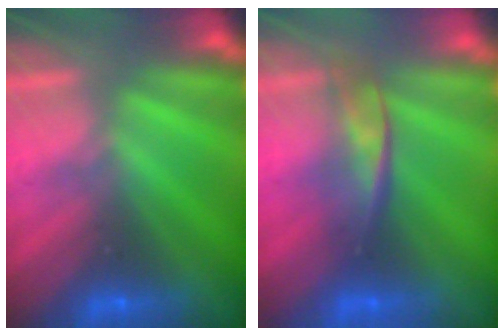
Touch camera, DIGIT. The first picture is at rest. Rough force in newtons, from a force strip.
{"total": 2.2}